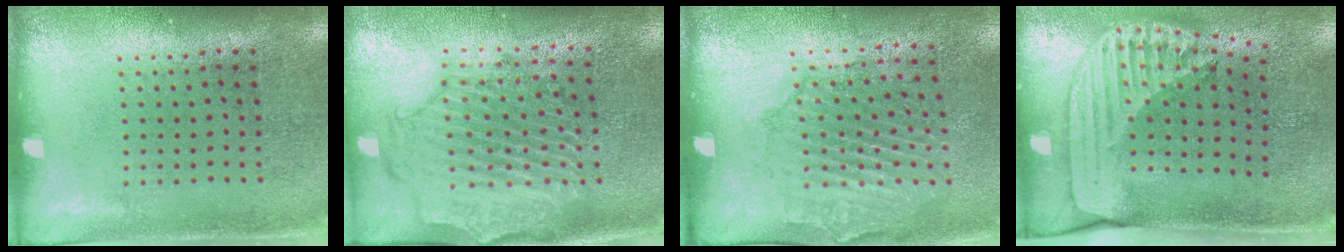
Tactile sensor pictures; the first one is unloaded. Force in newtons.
{"total": 2.3, "press": 2.2, "slide": 0.8}
{"total": 1.7, "press": 1.5, "slide": 0.8}
{"total": 2.5, "press": 1.8, "slide": 1.8}